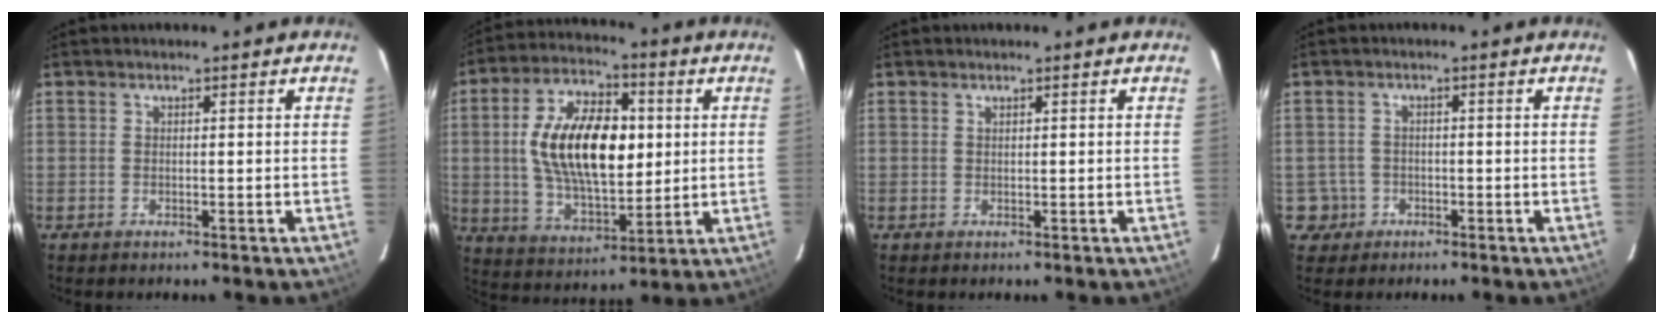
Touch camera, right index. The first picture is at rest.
{"total": 18.4, "force": [2.2, 9.6, 15.6], "torque": [-0.284, 0.019, 0.046]}
{"total": 0.0}
{"total": 3.7, "force": [-1.2, 3.5, 0.0], "torque": [-0.005, 0.017, -0.018]}